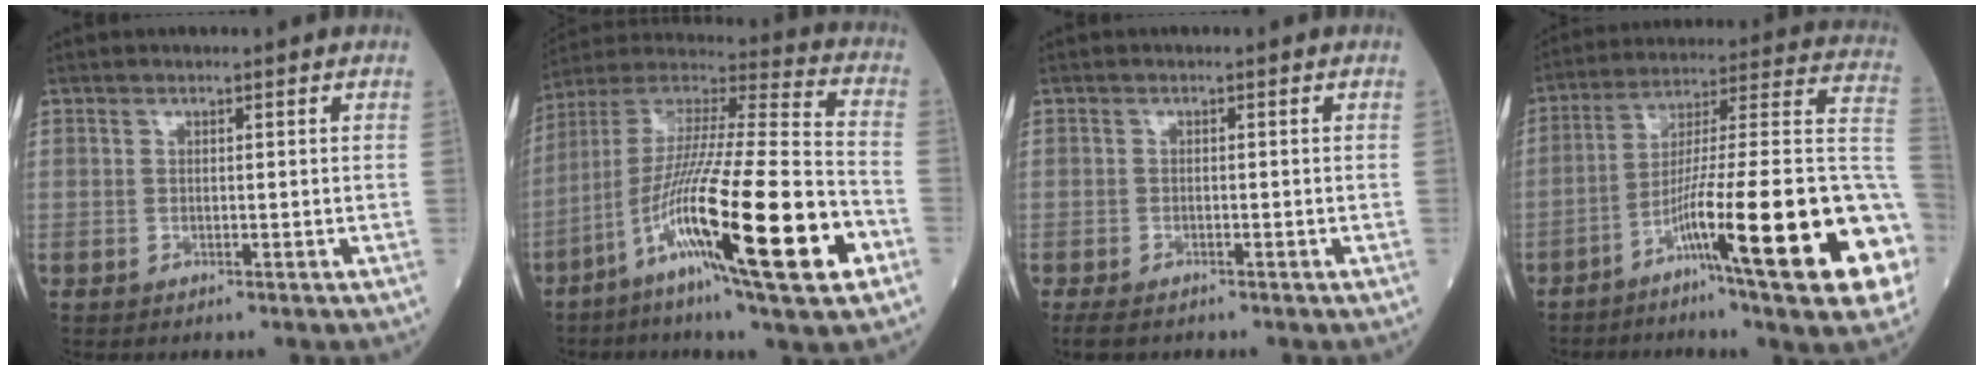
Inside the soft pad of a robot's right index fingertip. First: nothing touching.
{"total": 26.0, "force": [-9.9, 1.7, 24.0], "torque": [-0.415, -0.040, -0.176]}
{"total": 2.7, "force": [-2.2, 1.0, 1.4], "torque": [-0.028, -0.007, -0.032]}
{"total": 25.3, "force": [-9.5, 0.6, 23.5], "torque": [-0.282, -0.013, -0.155]}